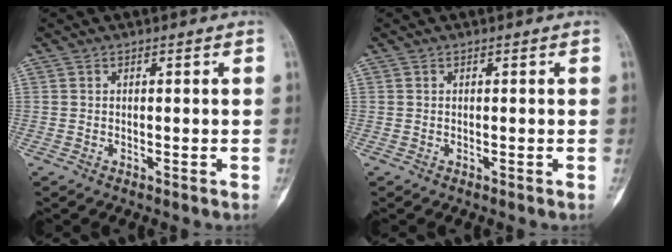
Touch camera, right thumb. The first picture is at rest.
{"total": 0.0}